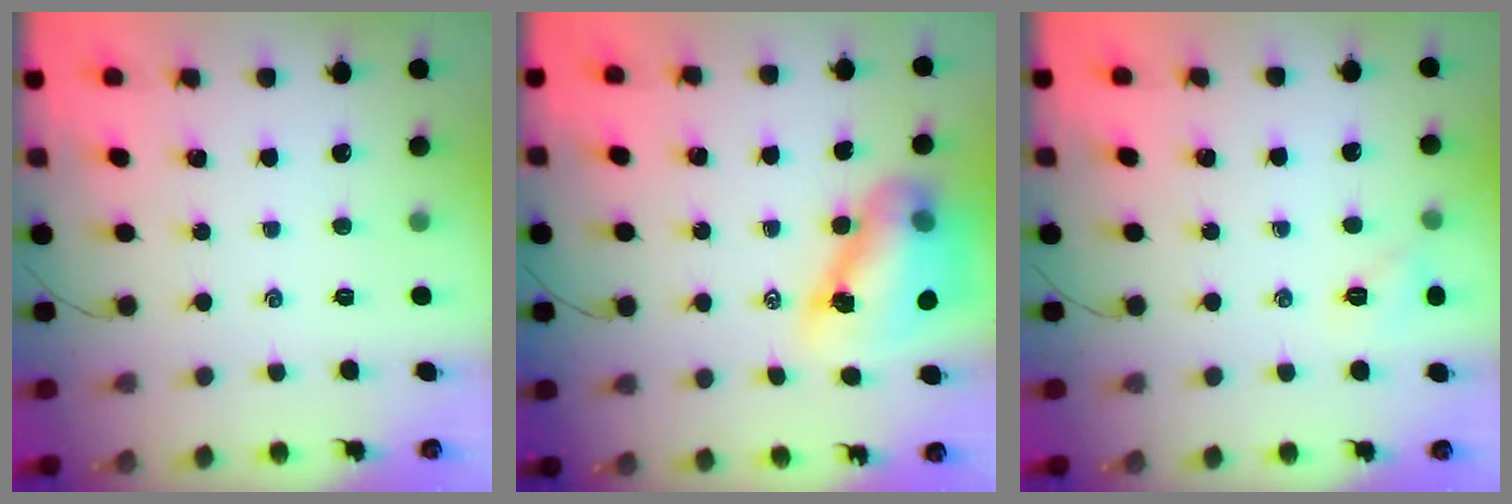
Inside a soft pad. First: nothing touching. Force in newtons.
{"total": 13.8, "press": 13.3, "slide": 3.8}
{"total": 5.8, "press": 5.5, "slide": 1.6}